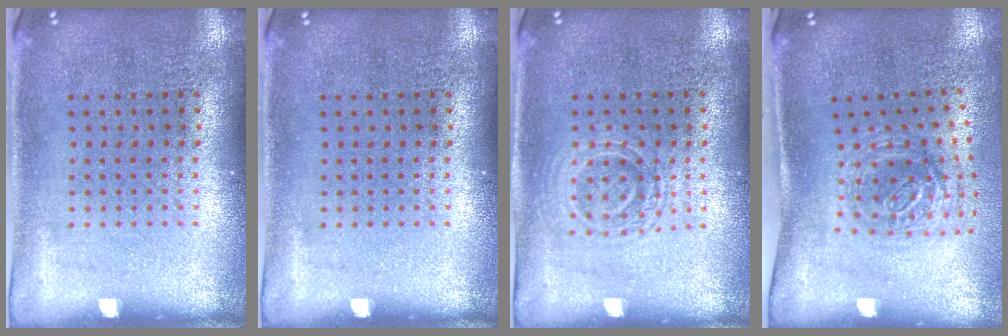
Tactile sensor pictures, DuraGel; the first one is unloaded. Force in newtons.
{"total": 0.0}
{"total": 1.3, "press": 1.2, "slide": 0.3}
{"total": 1.2, "press": 1.1, "slide": 0.6}